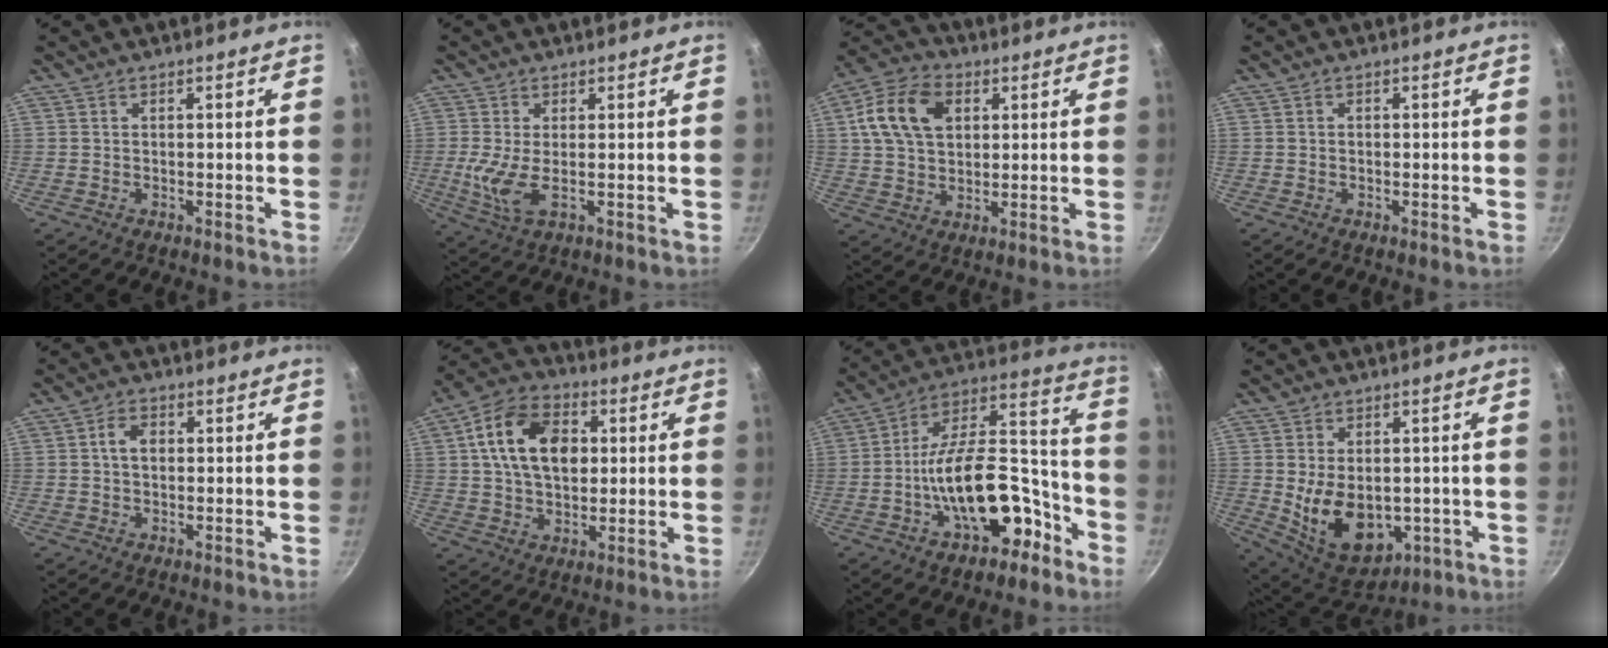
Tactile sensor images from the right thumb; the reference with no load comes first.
{"total": 5.8, "force": [-0.1, 2.1, 5.4], "torque": [-0.120, -0.011, 0.003]}
{"total": 13.5, "force": [3.9, 9.4, 8.8], "torque": [-0.145, 0.008, 0.058]}
{"total": 0.6, "force": [-0.1, 0.5, 0.3], "torque": [-0.004, 0.004, -0.001]}
{"total": 3.7, "force": [0.4, 2.6, 2.6], "torque": [-0.035, 0.010, 0.003]}
{"total": 15.8, "force": [3.1, 10.7, 11.2], "torque": [-0.168, 0.013, 0.039]}
{"total": 20.7, "force": [-8.5, 10.6, 15.7], "torque": [-0.198, 0.093, -0.124]}
{"total": 14.2, "force": [-1.5, 9.6, 10.4], "torque": [-0.136, -0.015, 0.004]}